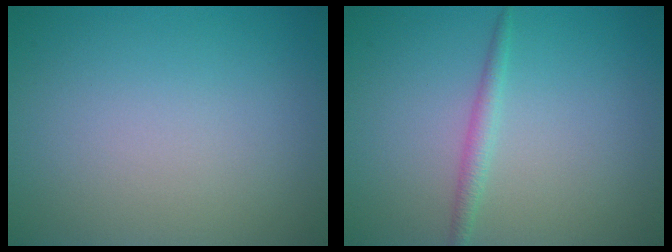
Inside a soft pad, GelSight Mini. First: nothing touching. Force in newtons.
{"total": 1.4, "press": 1.4, "slide": 0.1}